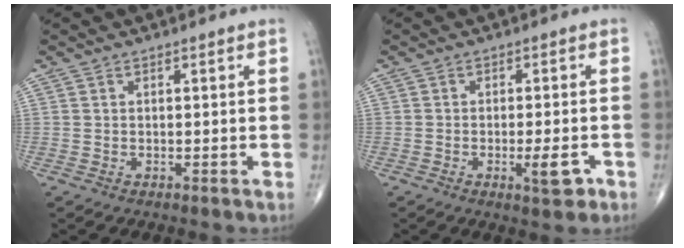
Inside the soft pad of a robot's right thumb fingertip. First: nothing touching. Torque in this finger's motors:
{"motor_torque": [3.00, 2.01, 1.82, -0.95, 0.58]}